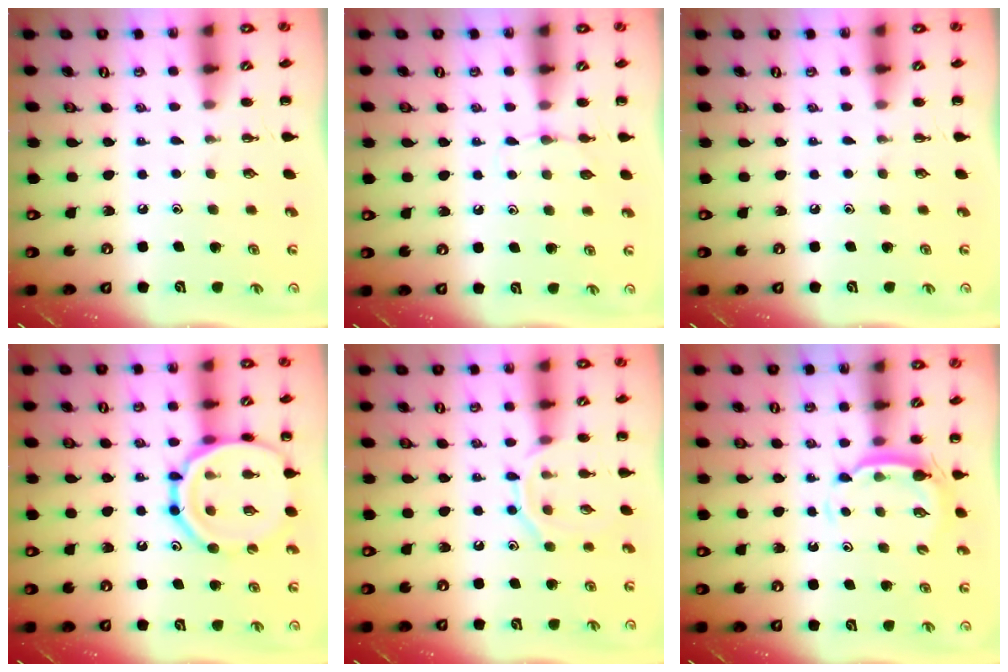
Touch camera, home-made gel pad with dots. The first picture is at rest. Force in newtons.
{"total": 3.7, "press": 3.5, "slide": 1.3}
{"total": 0.0}
{"total": 18.0, "press": 17.9, "slide": 2.3}
{"total": 9.0, "press": 9.0, "slide": 0.8}
{"total": 5.5, "press": 5.5, "slide": 0.7}